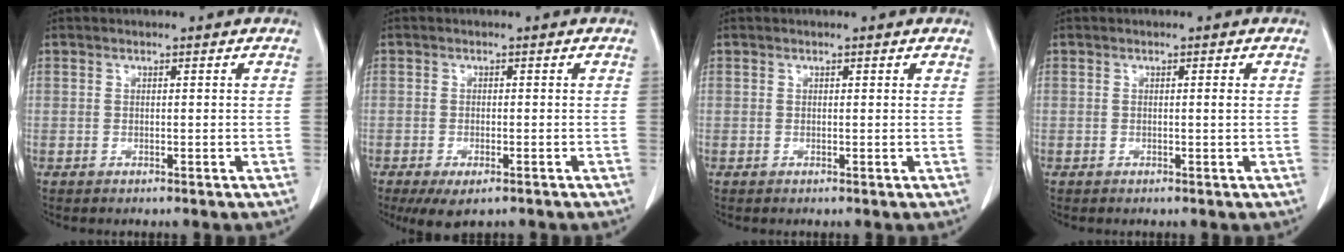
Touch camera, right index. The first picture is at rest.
{"total": 4.6, "force": [-3.1, 1.6, 3.1], "torque": [-0.051, -0.010, -0.045]}
{"total": 0.0}
{"total": 0.7, "force": [0.1, -0.1, 0.7], "torque": [-0.011, -0.001, 0.000]}